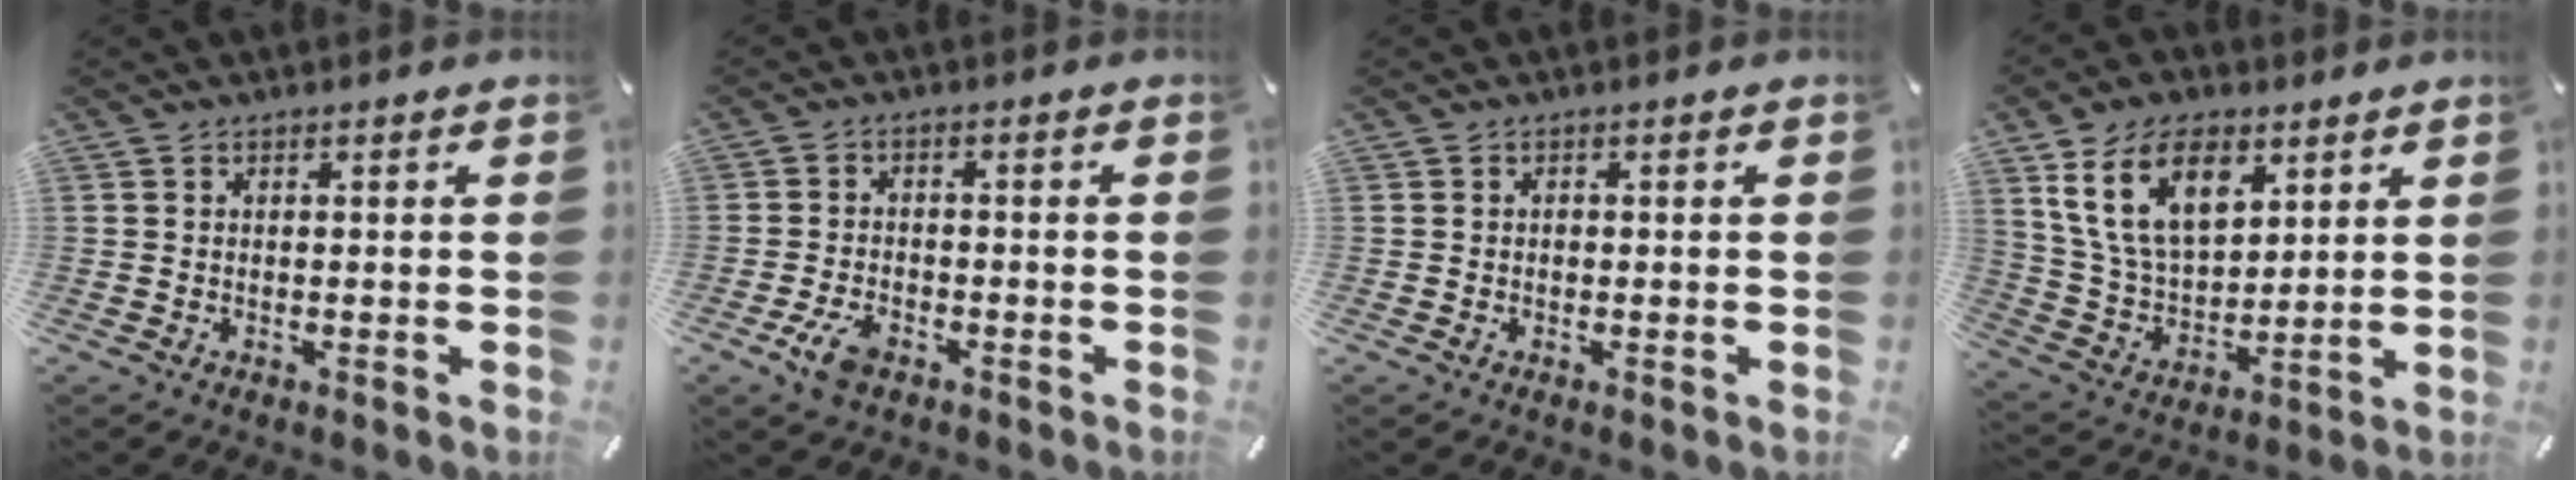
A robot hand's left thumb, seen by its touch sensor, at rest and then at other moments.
{"total": 5.2, "force": [-2.9, 2.8, 3.3], "torque": [-0.084, 0.006, -0.059]}
{"total": 0.6, "force": [-0.1, 0.5, 0.4], "torque": [-0.008, 0.002, -0.002]}
{"total": 16.0, "force": [8.4, 9.8, 9.5], "torque": [-0.201, -0.019, 0.152]}